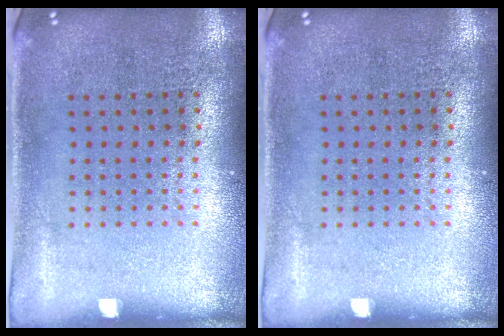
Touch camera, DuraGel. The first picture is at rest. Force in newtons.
{"total": 0.0}